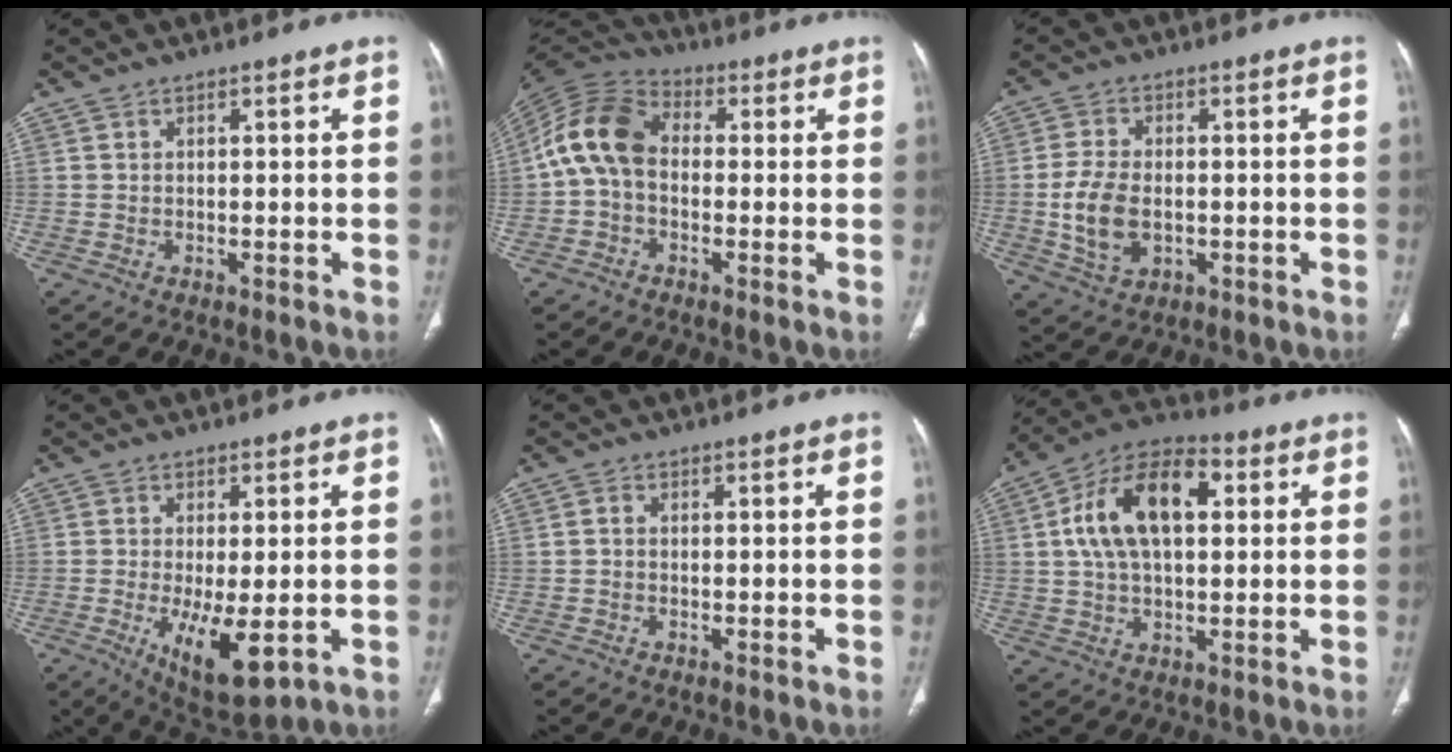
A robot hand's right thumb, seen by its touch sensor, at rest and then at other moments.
{"total": 11.3, "force": [-0.2, 8.0, 8.0], "torque": [-0.150, 0.029, -0.021]}
{"total": 8.7, "force": [-1.2, 5.5, 6.6], "torque": [-0.129, 0.002, -0.017]}
{"total": 10.7, "force": [-2.9, 4.0, 9.5], "torque": [-0.160, -0.023, -0.034]}
{"total": 0.8, "force": [-0.2, 0.6, 0.5], "torque": [-0.007, 0.001, -0.006]}
{"total": 16.2, "force": [3.5, 9.0, 13.0], "torque": [-0.224, 0.025, 0.054]}